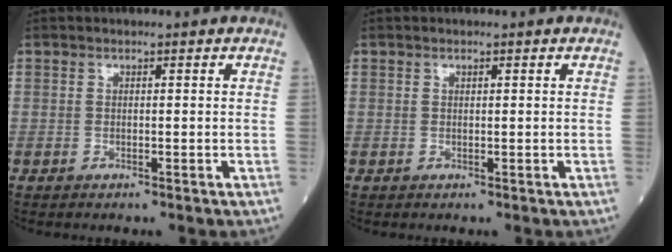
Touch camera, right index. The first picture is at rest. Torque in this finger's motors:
{"motor_torque": [-0.04, -0.07, -0.03, -0.01]}